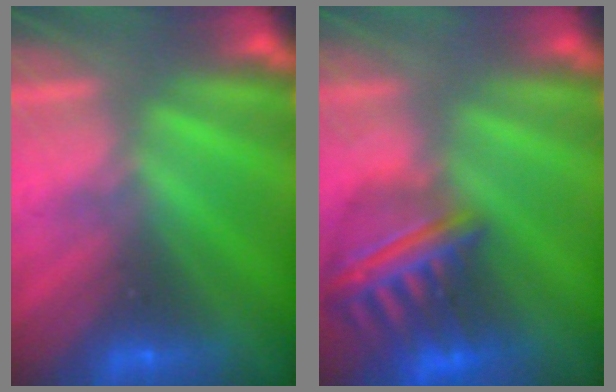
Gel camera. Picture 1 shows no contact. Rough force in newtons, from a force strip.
{"total": 8.1}